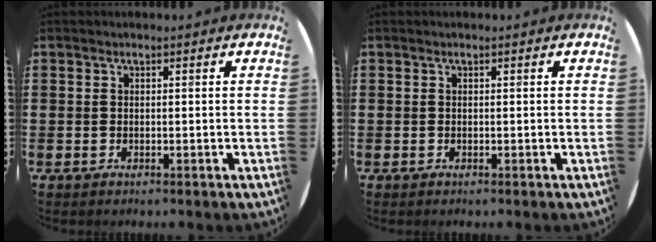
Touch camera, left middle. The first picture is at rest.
{"total": 0.0}